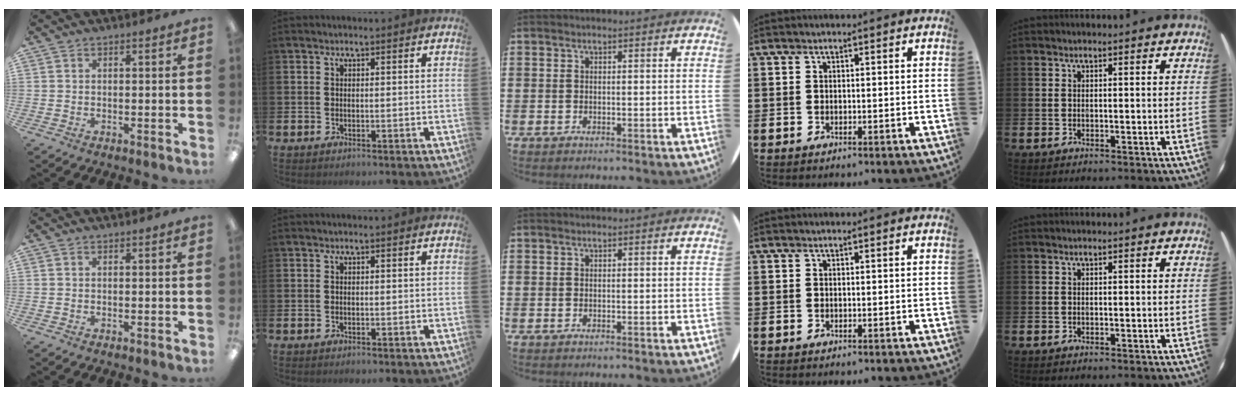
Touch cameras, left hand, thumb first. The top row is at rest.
{}